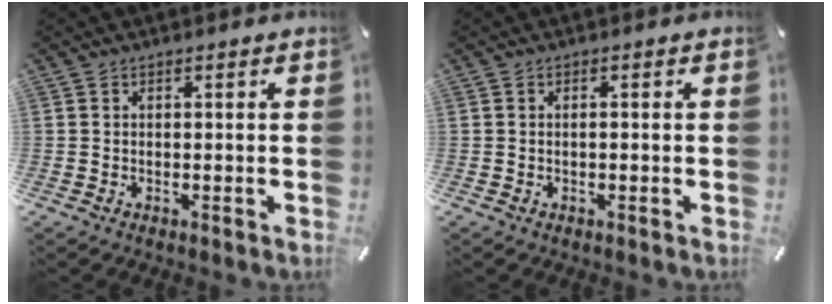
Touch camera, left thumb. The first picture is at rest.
{"total": 0.8, "force": [-0.1, 0.3, 0.7], "torque": [-0.014, 0.000, -0.003]}